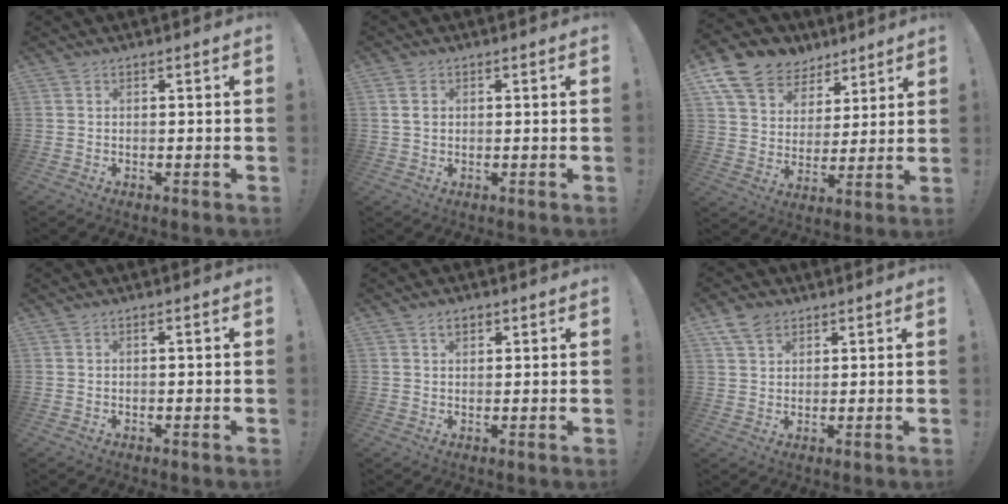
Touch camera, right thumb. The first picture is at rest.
{"total": 3.4, "force": [0.9, 2.5, 2.0], "torque": [-0.039, 0.006, 0.019]}
{"total": 12.6, "force": [8.6, 8.5, 3.5], "torque": [-0.067, -0.060, 0.167]}
{"total": 0.8, "force": [-0.1, -0.2, 0.8], "torque": [-0.015, 0.002, -0.004]}
{"total": 2.8, "force": [1.4, 1.8, 1.7], "torque": [-0.028, 0.005, 0.025]}
{"total": 6.4, "force": [3.8, 4.3, 2.8], "torque": [-0.054, -0.006, 0.076]}